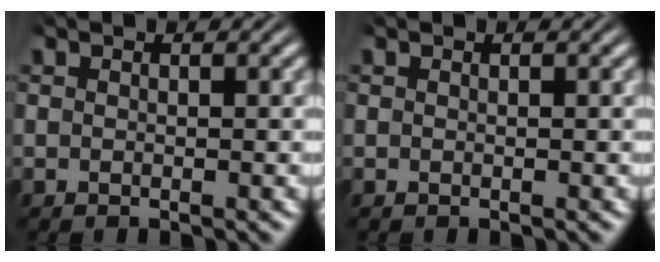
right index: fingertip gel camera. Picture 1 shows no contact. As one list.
[{"total": 0.0}]